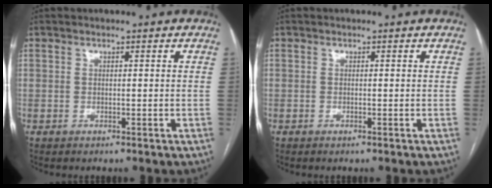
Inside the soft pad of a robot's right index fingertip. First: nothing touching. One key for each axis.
{"total": 0.0}